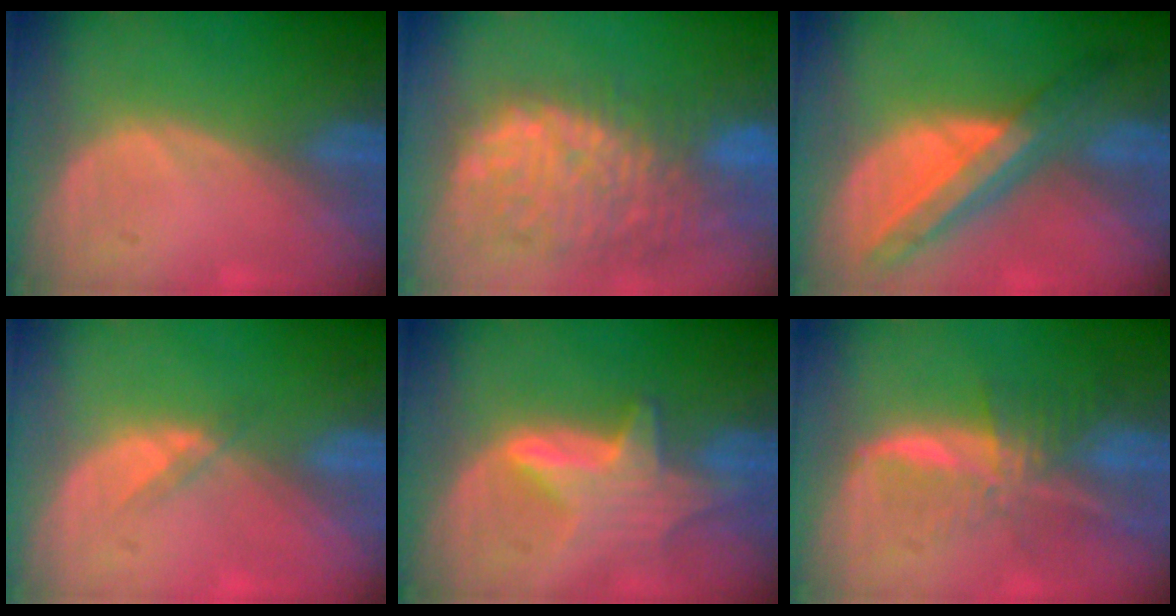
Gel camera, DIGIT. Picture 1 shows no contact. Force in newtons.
{"total": 12.9, "press": 11.2, "slide": 6.5}
{"total": 8.7, "press": 7.4, "slide": 4.5}
{"total": 1.4, "press": 1.1, "slide": 0.8}
{"total": 6.9, "press": 6.4, "slide": 2.6}
{"total": 7.9, "press": 6.6, "slide": 4.2}